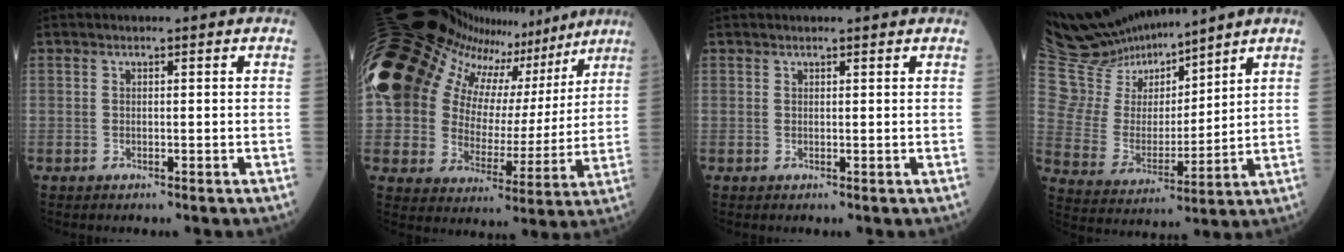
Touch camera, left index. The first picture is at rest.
{"total": 29.6, "force": [18.7, 16.1, 16.5], "torque": [-0.321, 0.100, 0.294]}
{"total": 0.9, "force": [0.9, 0.0, 0.0], "torque": [-0.008, 0.005, 0.015]}
{"total": 12.7, "force": [12.2, 3.4, 1.4], "torque": [-0.054, 0.006, 0.247]}